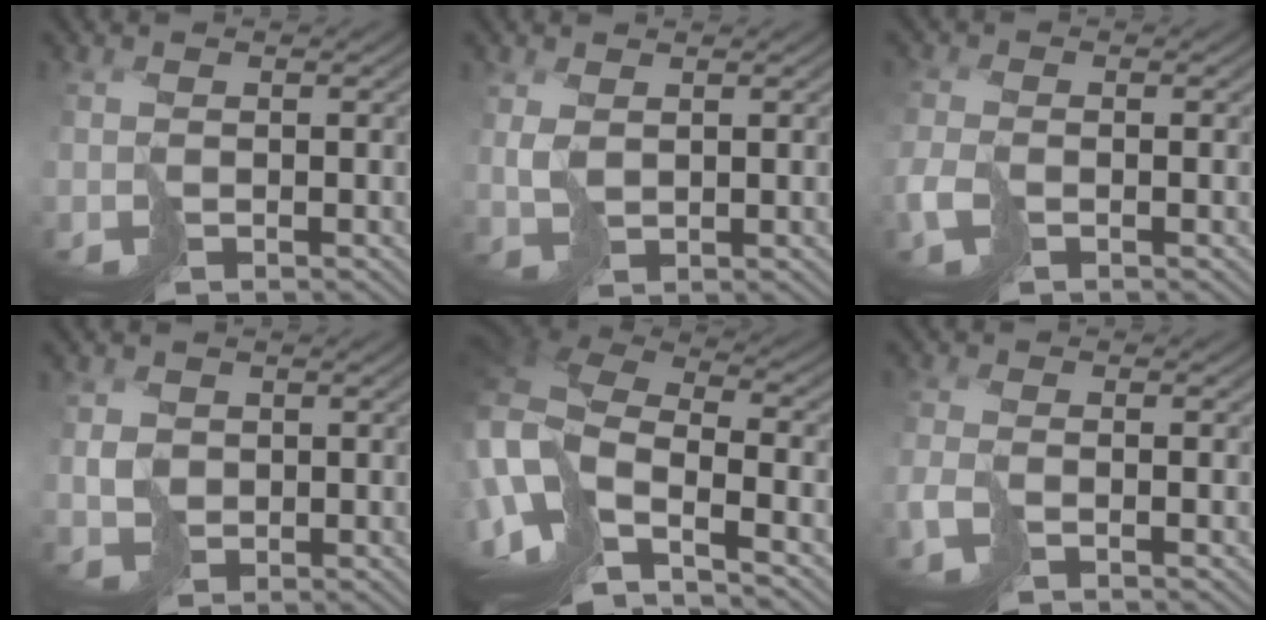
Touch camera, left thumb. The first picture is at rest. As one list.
[{"total": 2.1, "force": [1.4, 1.0, 1.2], "torque": [-0.033, 0.001, 0.038]}, {"total": 3.0, "force": [-1.1, 1.7, 2.2], "torque": [-0.059, -0.010, -0.024]}, {"total": 2.3, "force": [1.1, 2.0, 0.4], "torque": [-0.007, -0.002, 0.027]}, {"total": 14.6, "force": [-4.7, 7.5, 11.6], "torque": [-0.289, -0.027, -0.063]}, {"total": 2.9, "force": [-1.5, 1.1, 2.2], "torque": [-0.055, -0.009, -0.038]}]